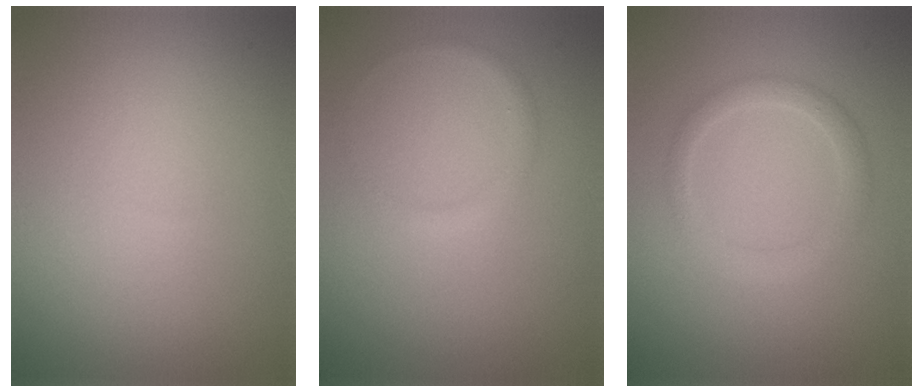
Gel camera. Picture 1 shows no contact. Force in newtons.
{"total": 0.9, "press": 0.8, "slide": 0.1}
{"total": 2.0, "press": 1.9, "slide": 0.1}